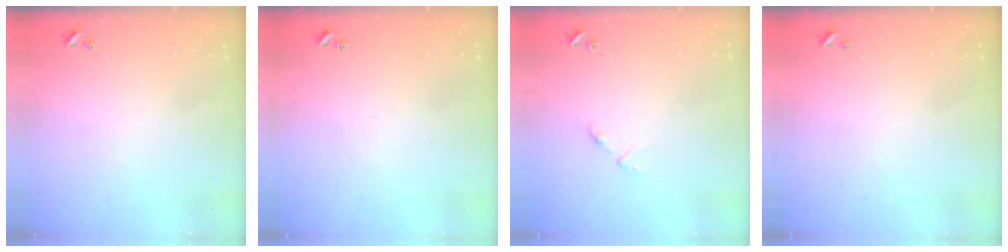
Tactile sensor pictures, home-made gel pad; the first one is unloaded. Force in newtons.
{"total": 1.0, "press": 1.0, "slide": 0.2}
{"total": 3.8, "press": 3.8, "slide": 0.5}
{"total": 0.0}